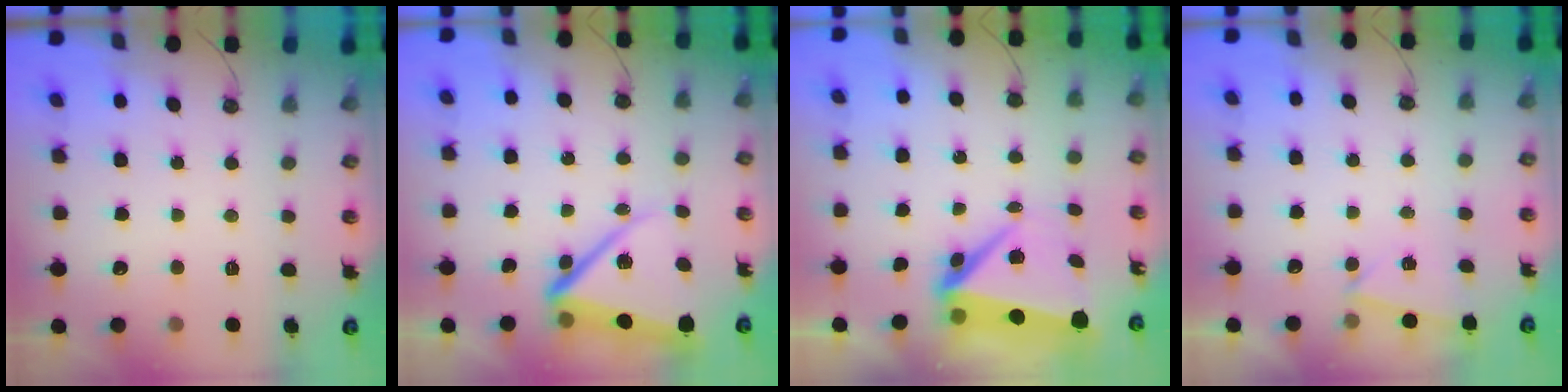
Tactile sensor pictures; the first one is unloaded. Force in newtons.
{"total": 12.9, "press": 12.8, "slide": 1.8}
{"total": 10.3, "press": 9.3, "slide": 4.3}
{"total": 2.9, "press": 2.1, "slide": 2.0}